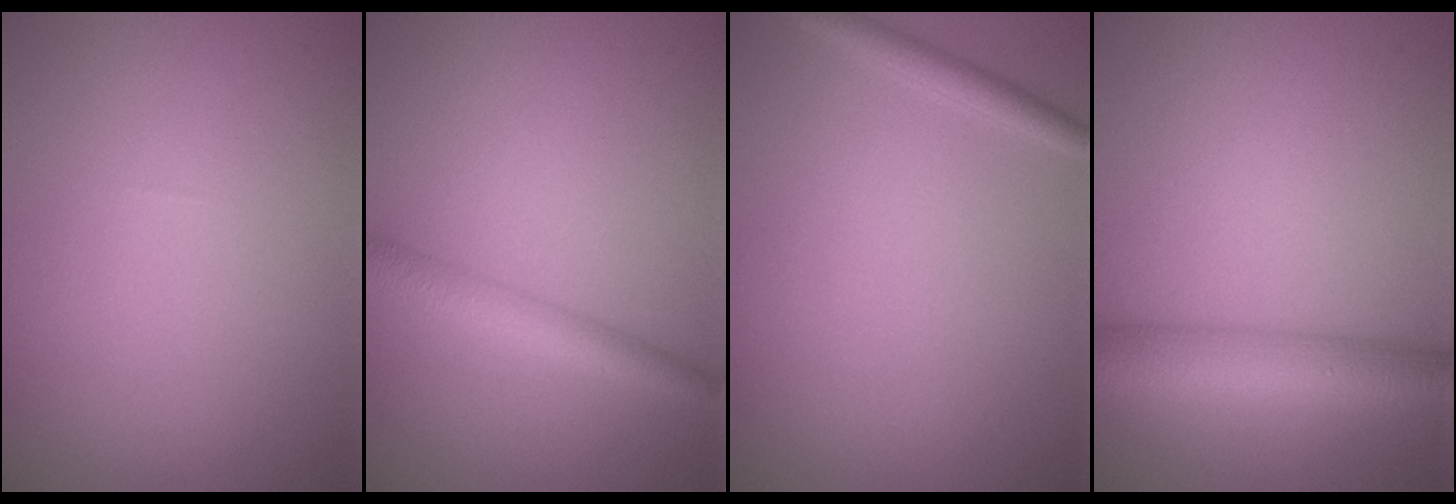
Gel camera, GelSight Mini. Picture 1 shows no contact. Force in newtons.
{"total": 2.7, "press": 2.7, "slide": 0.1}
{"total": 1.5, "press": 1.4, "slide": 0.1}
{"total": 5.5, "press": 5.5, "slide": 0.2}